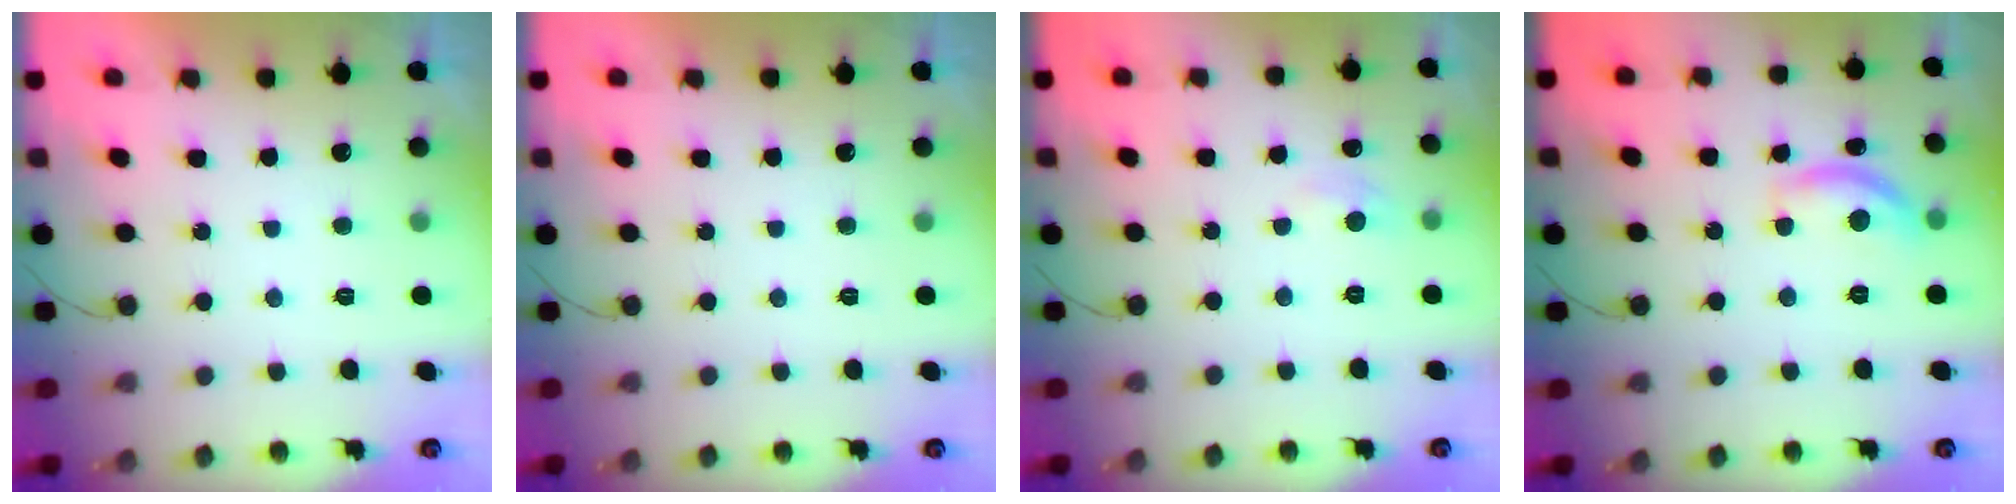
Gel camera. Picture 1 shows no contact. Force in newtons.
{"total": 0.0}
{"total": 4.6, "press": 4.6, "slide": 0.6}
{"total": 10.7, "press": 10.6, "slide": 0.5}